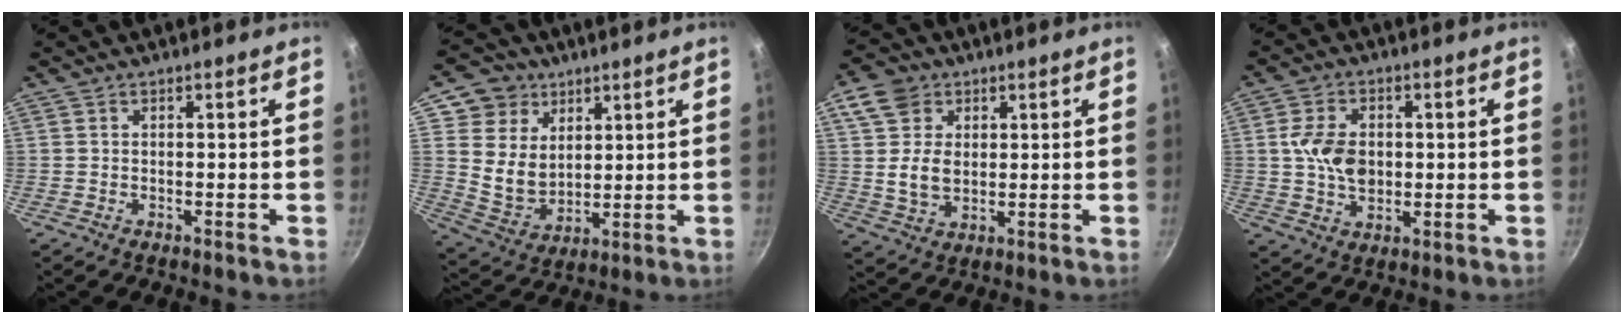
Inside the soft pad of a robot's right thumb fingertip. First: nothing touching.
{"total": 11.5, "force": [5.3, 9.4, 3.9], "torque": [-0.032, -0.024, 0.106]}
{"total": 9.6, "force": [2.6, 7.5, 5.4], "torque": [-0.069, -0.009, 0.045]}
{"total": 8.8, "force": [0.6, 6.1, 6.3], "torque": [-0.102, 0.000, 0.009]}